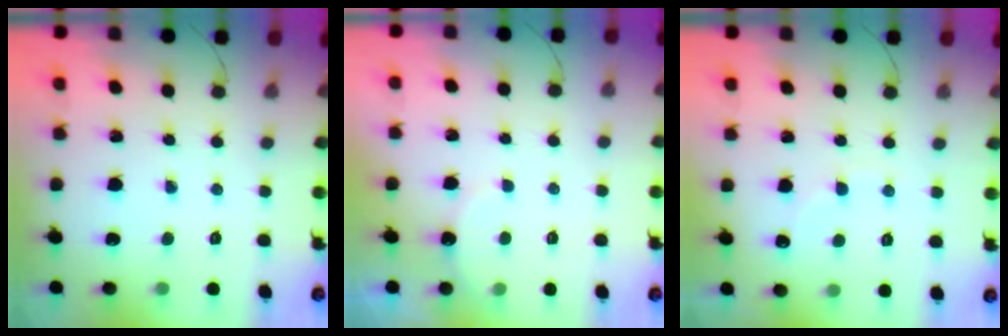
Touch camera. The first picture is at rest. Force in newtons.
{"total": 3.5, "press": 3.4, "slide": 0.9}
{"total": 6.3, "press": 6.2, "slide": 1.3}